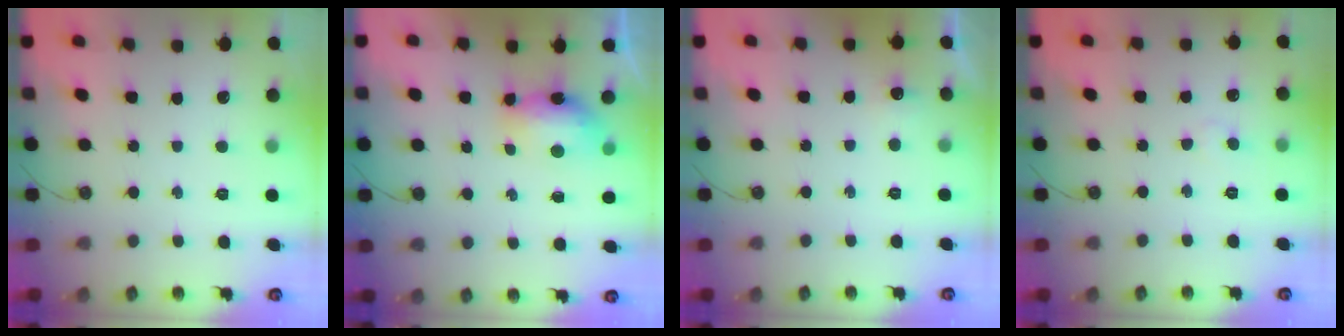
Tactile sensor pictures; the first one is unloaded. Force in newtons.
{"total": 7.2, "press": 7.1, "slide": 1.0}
{"total": 5.0, "press": 5.0, "slide": 0.6}
{"total": 3.0, "press": 3.0, "slide": 0.4}